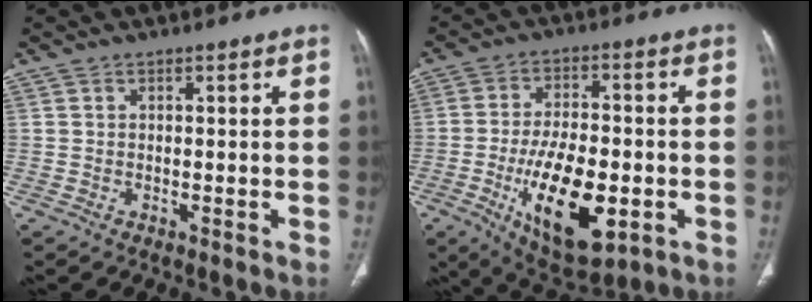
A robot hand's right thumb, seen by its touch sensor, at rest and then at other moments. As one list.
[{"total": 17.4, "force": [-5.2, 8.1, 14.5], "torque": [-0.232, 0.005, -0.072]}]